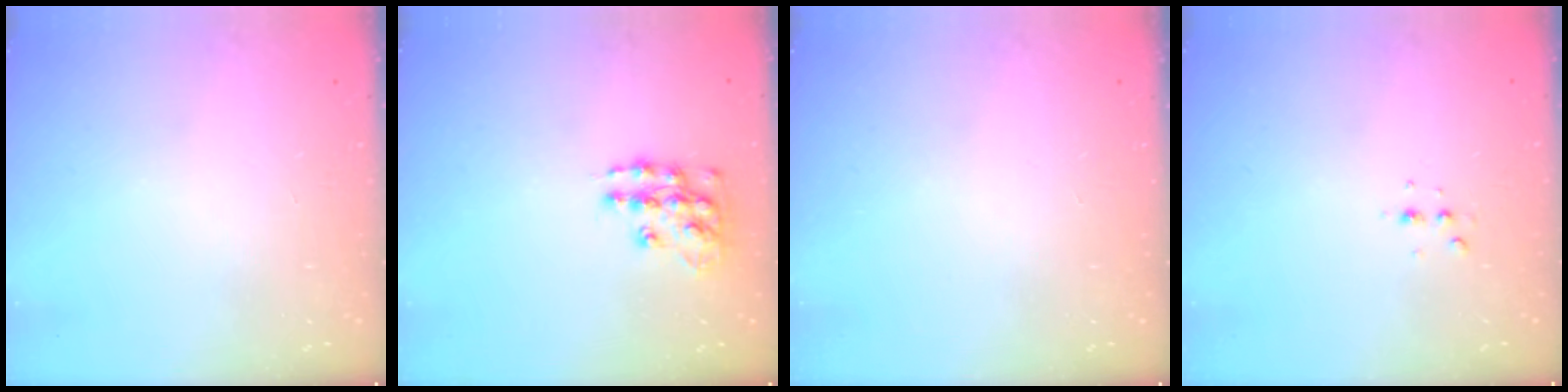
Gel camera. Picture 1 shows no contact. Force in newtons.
{"total": 11.7, "press": 11.6, "slide": 0.8}
{"total": 0.0}
{"total": 2.8, "press": 2.8, "slide": 0.7}